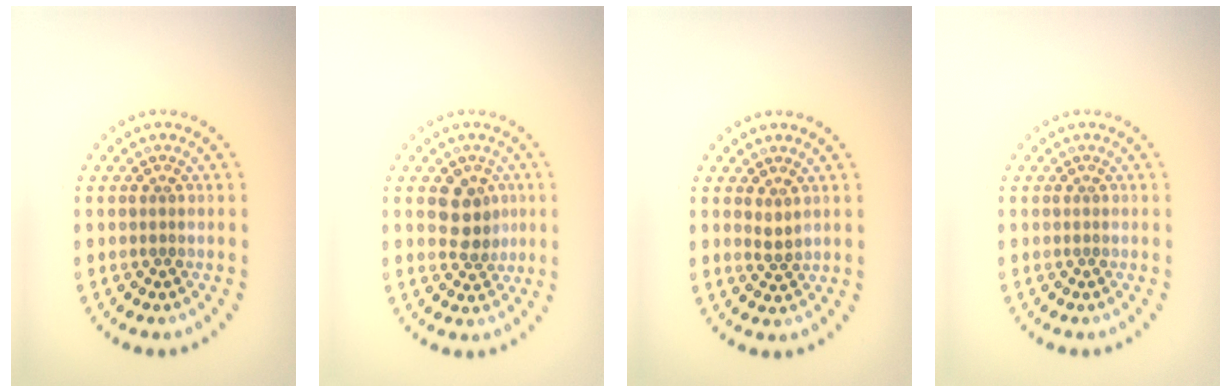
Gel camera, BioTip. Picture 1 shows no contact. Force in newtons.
{"total": 3.5, "press": 3.3, "slide": 1.1}
{"total": 0.9, "press": 0.8, "slide": 0.4}
{"total": 0.0}